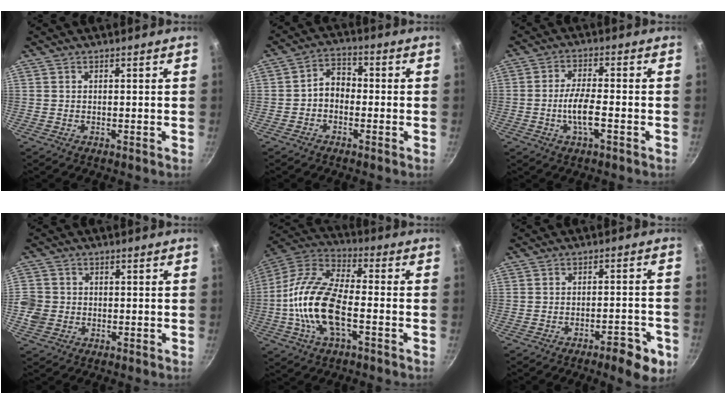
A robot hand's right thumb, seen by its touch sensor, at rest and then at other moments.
{"total": 5.3, "force": [-1.1, 3.9, 3.3], "torque": [-0.034, 0.025, -0.035]}
{"total": 6.2, "force": [-1.8, 1.9, 5.6], "torque": [-0.110, 0.013, -0.033]}
{"total": 5.4, "force": [-1.0, 4.8, 2.3], "torque": [-0.040, 0.009, -0.019]}
{"total": 17.4, "force": [-3.7, 7.8, 15.1], "torque": [-0.311, 0.029, -0.072]}
{"total": 7.3, "force": [-4.2, 2.1, 5.7], "torque": [-0.067, 0.026, -0.054]}